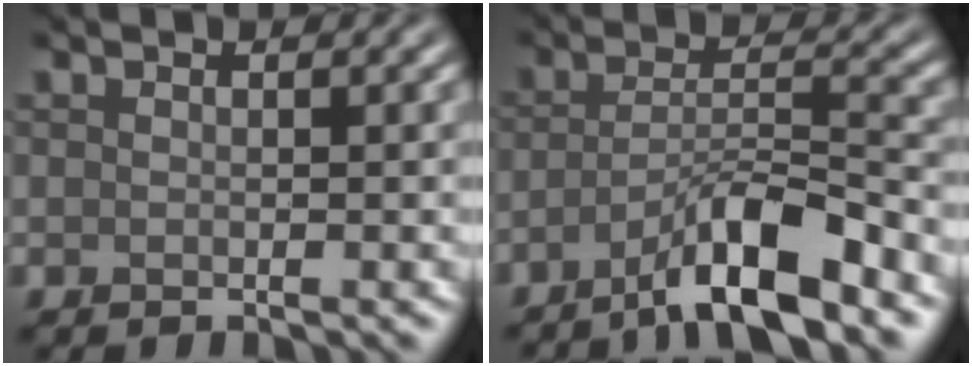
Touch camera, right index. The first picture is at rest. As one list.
[{"total": 6.5, "force": [-4.5, 0.8, 4.6], "torque": [-0.074, 0.006, -0.082]}]